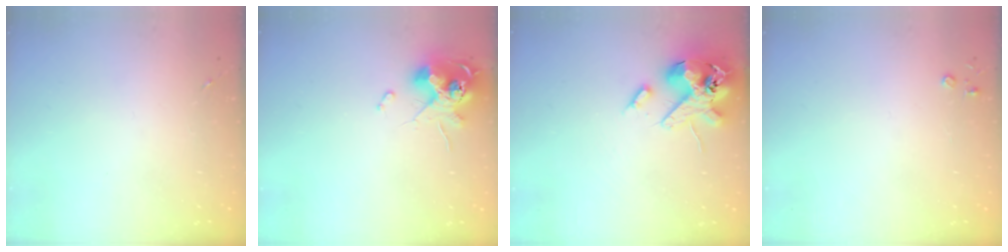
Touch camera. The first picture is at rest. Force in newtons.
{"total": 12.4, "press": 12.3, "slide": 1.1}
{"total": 16.3, "press": 16.1, "slide": 2.7}
{"total": 2.8, "press": 2.8, "slide": 0.3}